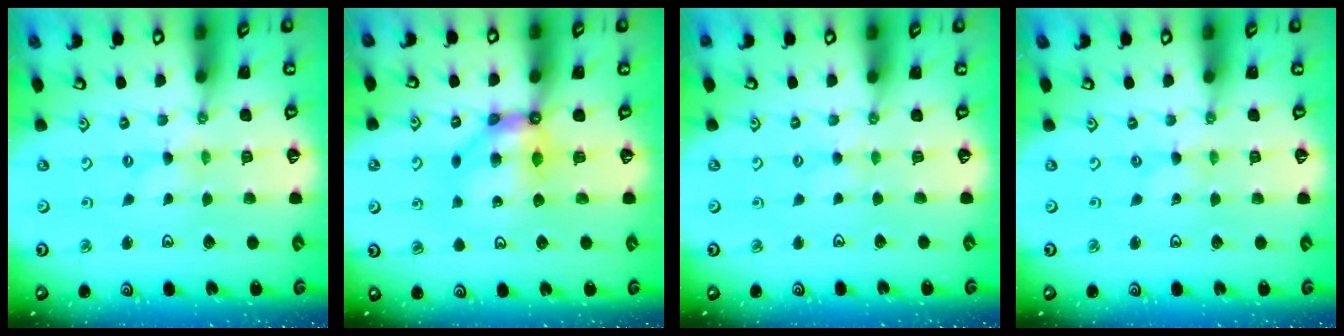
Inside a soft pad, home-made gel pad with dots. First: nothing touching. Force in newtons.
{"total": 8.4, "press": 8.3, "slide": 0.6}
{"total": 1.4, "press": 1.3, "slide": 0.3}
{"total": 0.0}